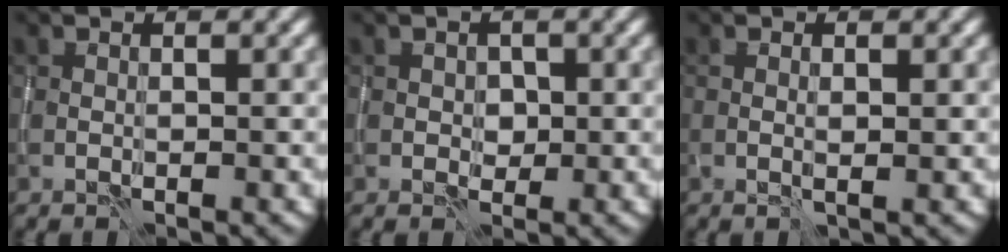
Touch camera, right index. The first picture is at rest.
{"total": 1.2, "force": [0.0, 1.1, 0.6], "torque": [-0.010, -0.002, 0.001]}
{"total": 0.8, "force": [0.2, 0.0, 0.8], "torque": [-0.014, 0.001, 0.002]}